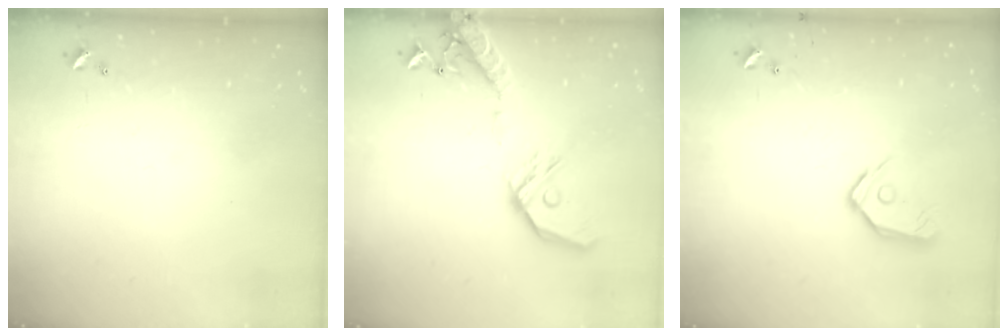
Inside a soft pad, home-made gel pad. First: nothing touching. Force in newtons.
{"total": 16.3, "press": 16.0, "slide": 3.2}
{"total": 11.6, "press": 11.5, "slide": 1.2}